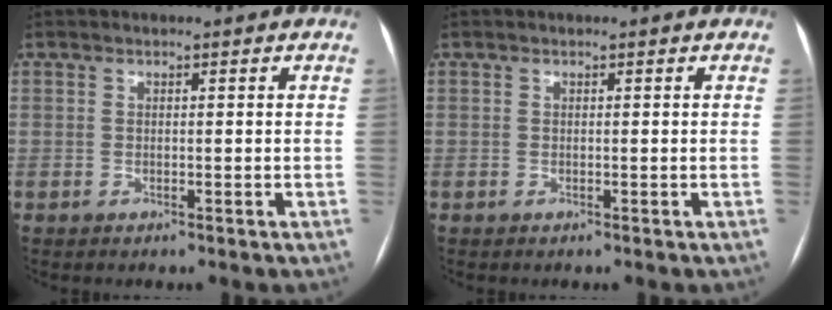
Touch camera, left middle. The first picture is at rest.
{"total": 0.0}